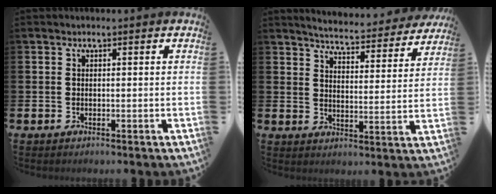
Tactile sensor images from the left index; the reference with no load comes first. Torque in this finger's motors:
{"motor_torque": [0.97, -1.16, 0.64, 0.05]}